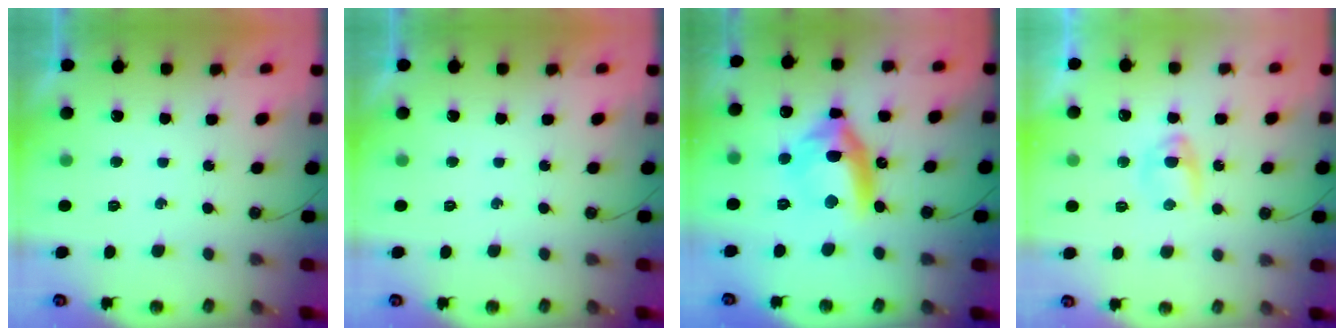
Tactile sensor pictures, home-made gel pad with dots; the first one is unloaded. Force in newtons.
{"total": 0.0}
{"total": 12.4, "press": 12.3, "slide": 1.6}
{"total": 3.9, "press": 3.9, "slide": 0.5}